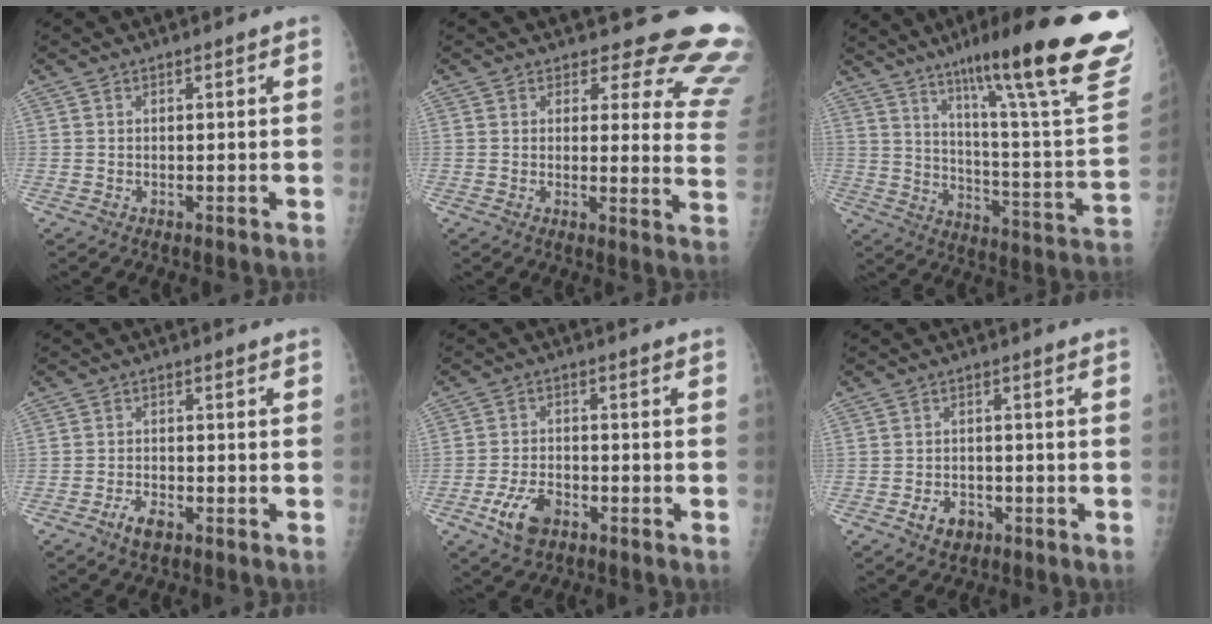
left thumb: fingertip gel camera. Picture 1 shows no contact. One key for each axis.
{"total": 15.2, "fx": 13.4, "fy": 5.7, "fz": 4.4, "tx": 0.006, "ty": -0.120, "tz": 0.114}
{"total": 30.4, "fx": 19.4, "fy": 3.6, "fz": 23.1, "tx": -0.285, "ty": -0.079, "tz": 0.279}
{"total": 3.6, "fx": -2.3, "fy": 1.7, "fz": 2.3, "tx": -0.043, "ty": 0.011, "tz": -0.040}
{"total": 6.9, "fx": -3.7, "fy": 4.0, "fz": 4.3, "tx": -0.081, "ty": 0.016, "tz": -0.065}
{"total": 4.2, "fx": -2.1, "fy": 3.0, "fz": 2.1, "tx": -0.026, "ty": 0.013, "tz": -0.030}